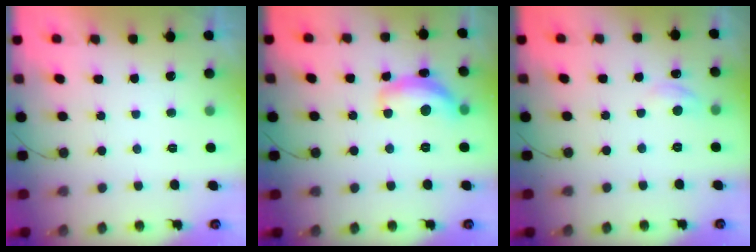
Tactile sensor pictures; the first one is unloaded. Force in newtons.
{"total": 12.3, "press": 12.3, "slide": 0.9}
{"total": 6.3, "press": 6.3, "slide": 0.9}